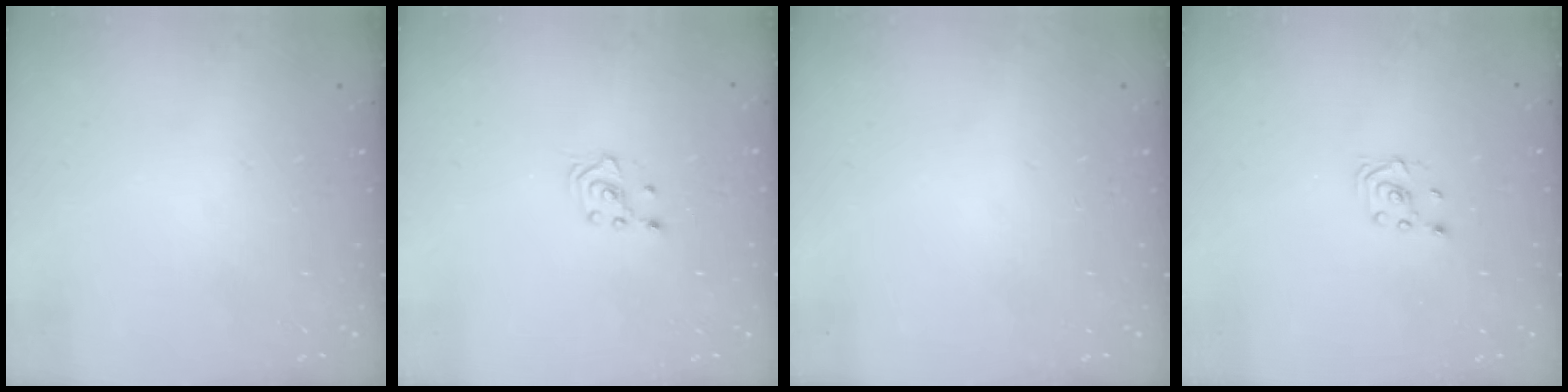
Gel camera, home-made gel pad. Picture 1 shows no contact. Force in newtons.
{"total": 2.1, "press": 2.1, "slide": 0.1}
{"total": 0.0}
{"total": 1.6, "press": 1.4, "slide": 0.9}